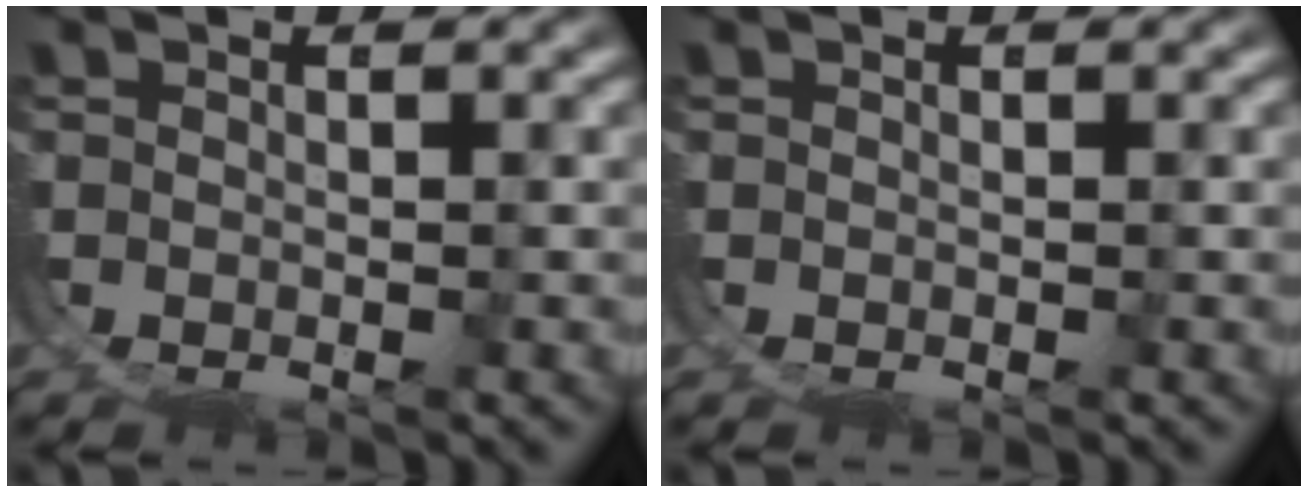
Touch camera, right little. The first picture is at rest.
{"total": 0.0}